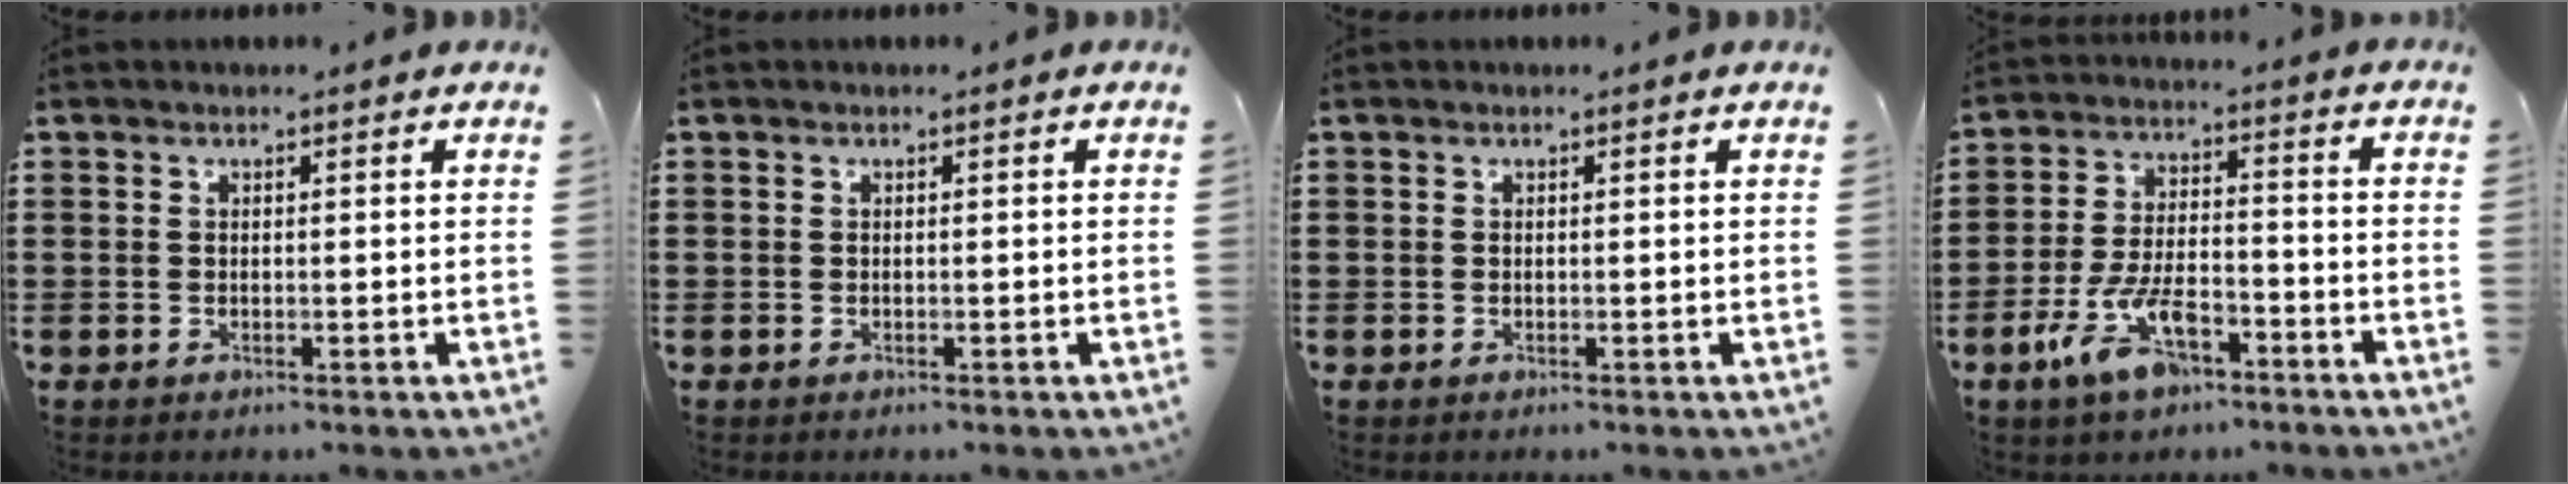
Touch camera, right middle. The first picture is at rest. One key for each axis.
{"total": 0.0}
{"total": 0.0}
{"total": 9.7, "fx": -5.2, "fy": 3.9, "fz": 7.1, "tx": -0.159, "ty": 0.000, "tz": -0.097}